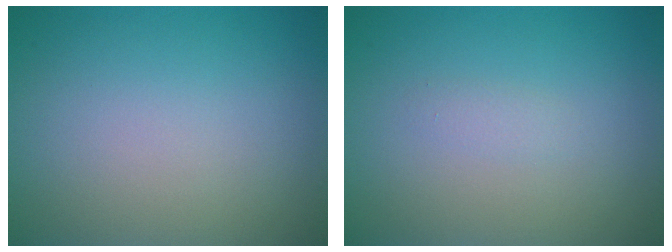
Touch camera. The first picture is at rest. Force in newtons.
{"total": 0.8, "press": 0.8, "slide": 0.0}